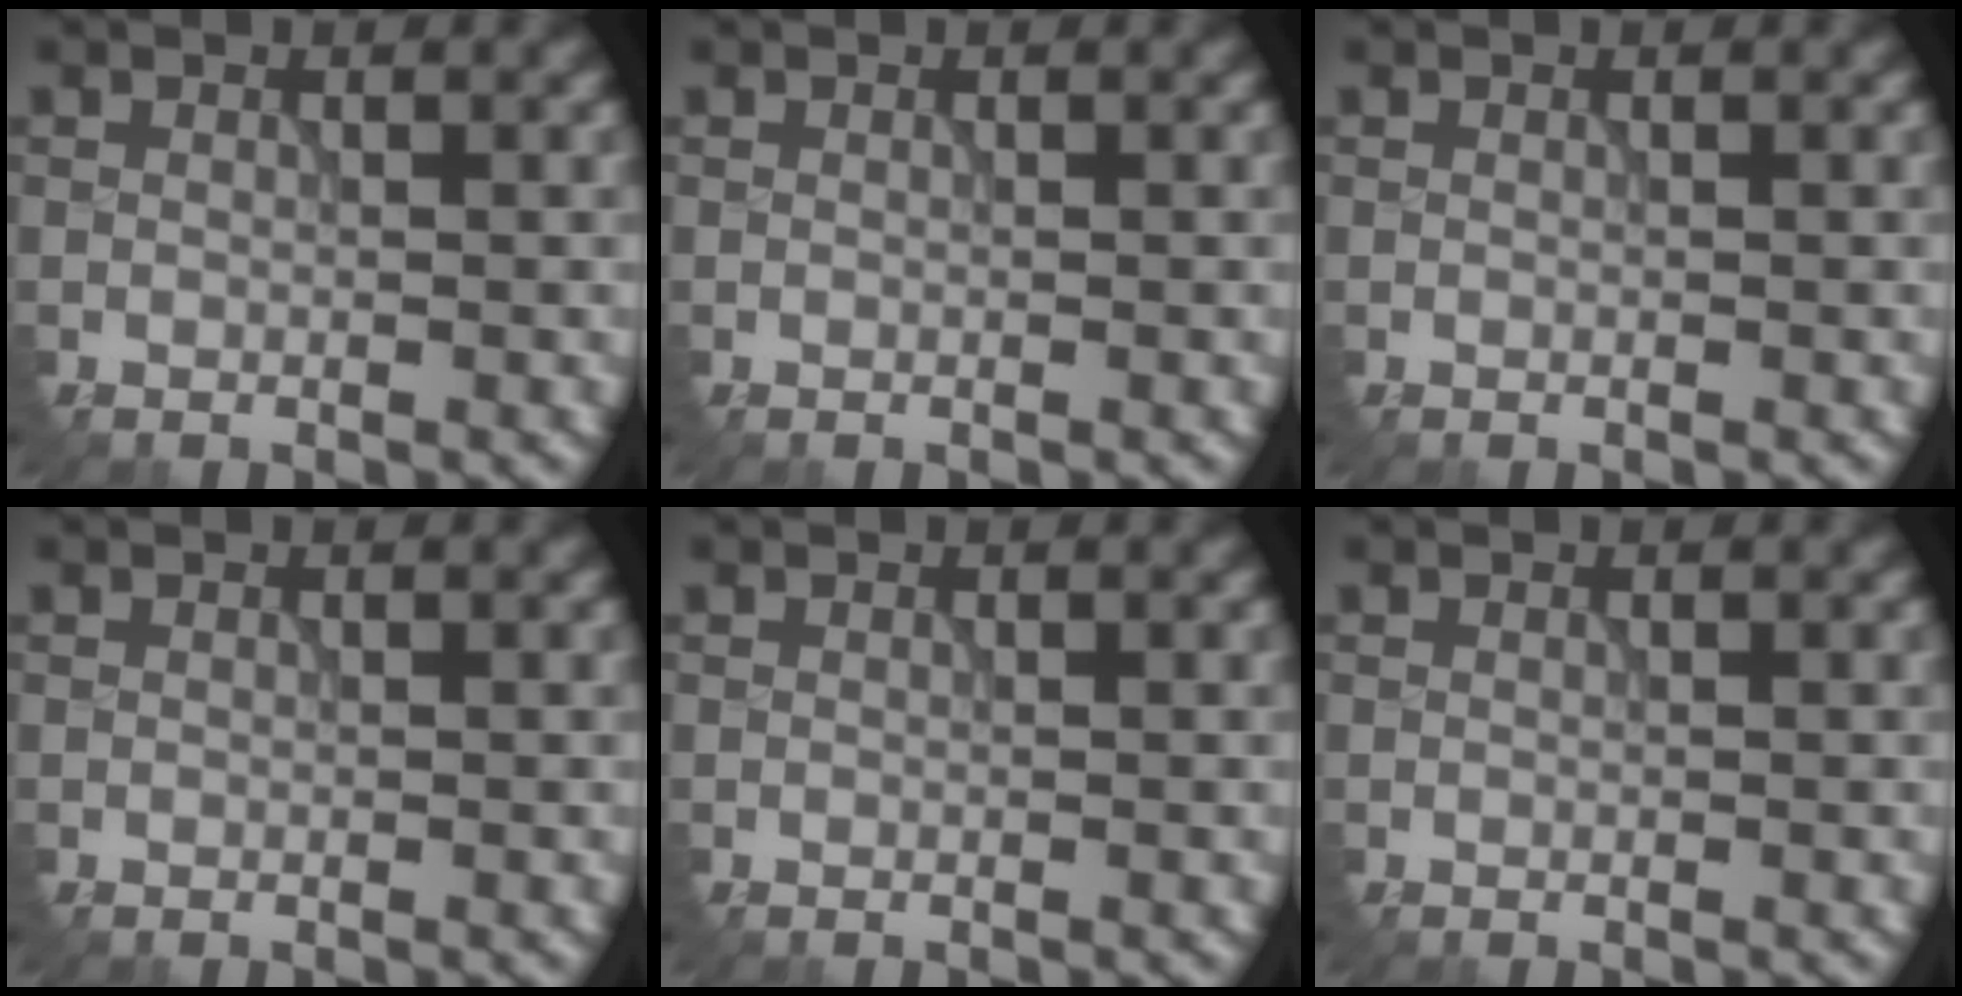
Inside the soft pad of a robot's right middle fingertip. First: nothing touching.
{"total": 0.0}
{"total": 0.0}
{"total": 0.0}
{"total": 0.0}
{"total": 0.0}